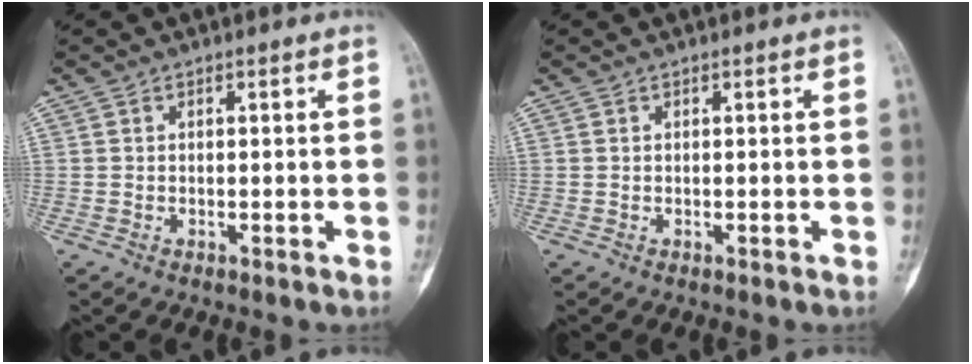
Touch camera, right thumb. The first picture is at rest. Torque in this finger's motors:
{"motor_torque": [-0.07, -0.36, 0.02, 0.14, 0.00]}